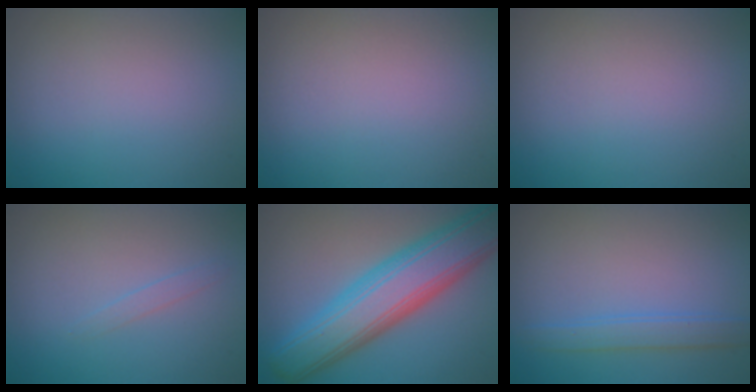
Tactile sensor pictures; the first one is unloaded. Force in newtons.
{"total": 0.0}
{"total": 0.0}
{"total": 0.8, "press": 0.8, "slide": 0.1}
{"total": 10.0, "press": 10.0, "slide": 0.2}
{"total": 2.5, "press": 2.5, "slide": 0.2}